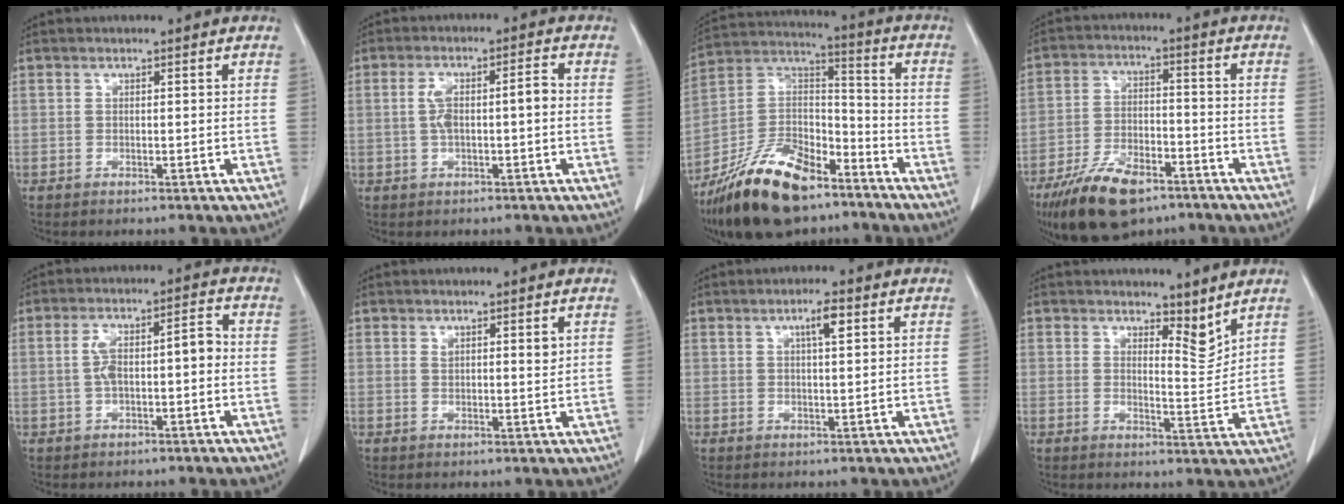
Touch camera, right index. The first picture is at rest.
{"total": 5.6, "force": [0.0, 1.7, 5.4], "torque": [-0.107, 0.023, 0.001]}
{"total": 20.3, "force": [-14.1, 8.1, 12.1], "torque": [-0.256, 0.007, -0.257]}
{"total": 12.7, "force": [-8.5, 5.5, 7.7], "torque": [-0.140, -0.009, -0.150]}
{"total": 6.6, "force": [-0.4, 2.2, 6.2], "torque": [-0.117, 0.033, -0.007]}
{"total": 2.0, "force": [1.2, 0.5, 1.6], "torque": [-0.024, -0.004, 0.019]}
{"total": 3.3, "force": [1.6, 0.5, 2.9], "torque": [-0.046, 0.002, 0.025]}
{"total": 4.6, "force": [4.0, 1.3, 1.9], "torque": [-0.020, -0.014, 0.064]}